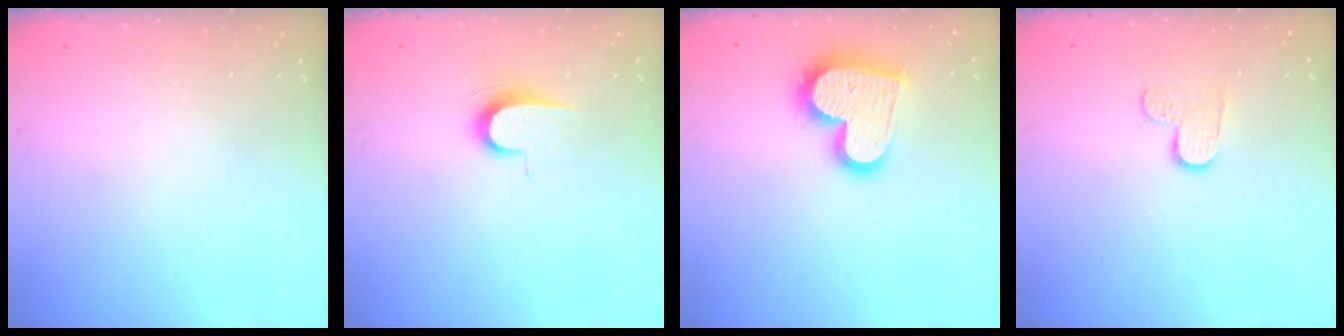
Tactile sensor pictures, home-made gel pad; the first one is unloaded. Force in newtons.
{"total": 6.4, "press": 6.3, "slide": 0.7}
{"total": 16.7, "press": 16.7, "slide": 1.0}
{"total": 5.5, "press": 5.5, "slide": 0.4}